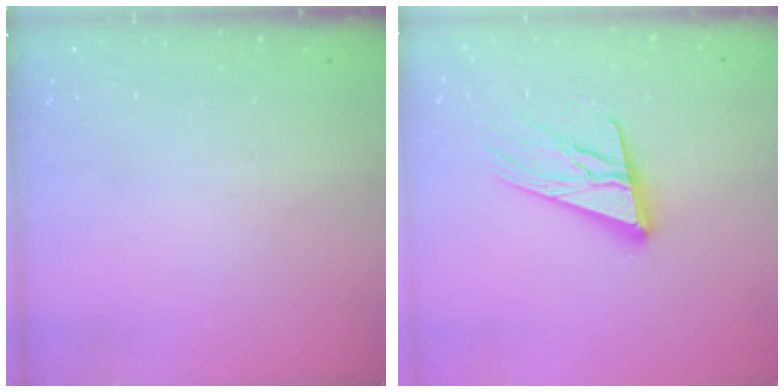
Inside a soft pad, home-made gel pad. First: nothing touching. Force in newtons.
{"total": 17.0, "press": 16.5, "slide": 4.2}